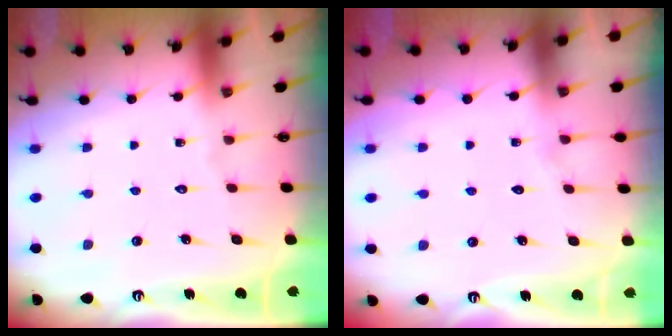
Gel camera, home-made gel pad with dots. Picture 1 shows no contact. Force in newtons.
{"total": 5.3, "press": 5.3, "slide": 0.5}